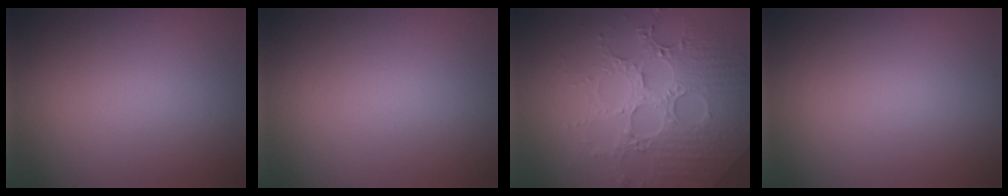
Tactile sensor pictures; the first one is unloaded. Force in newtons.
{"total": 0.0}
{"total": 6.6, "press": 5.3, "slide": 4.1}
{"total": 0.0}